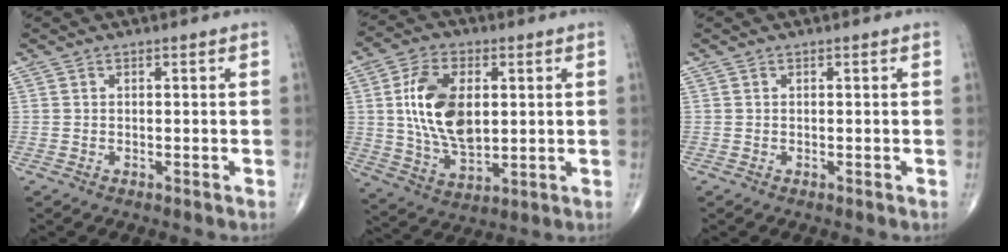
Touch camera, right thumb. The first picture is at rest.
{"total": 15.2, "force": [2.3, 8.7, 12.3], "torque": [-0.218, -0.010, 0.048]}
{"total": 0.0}